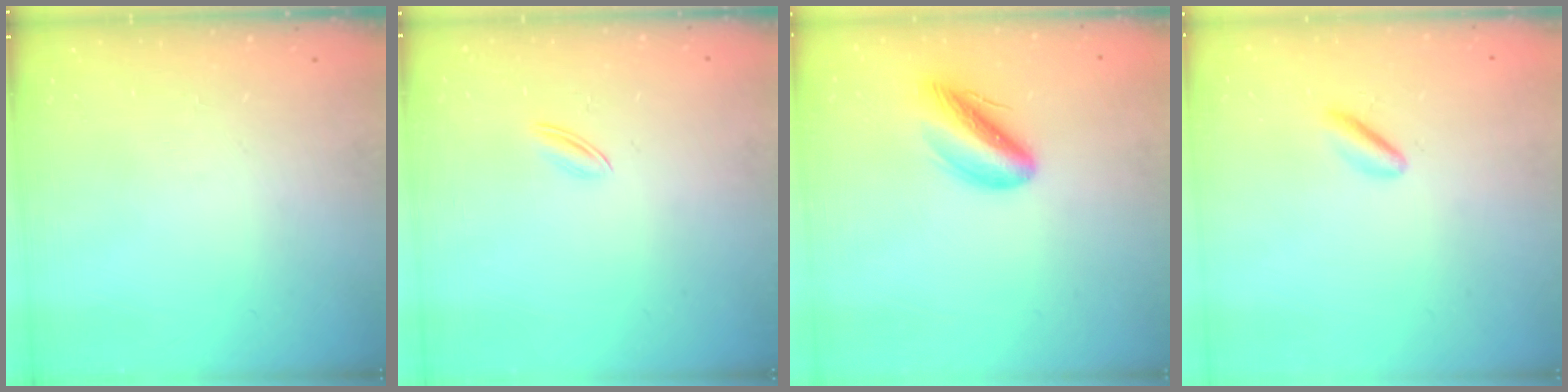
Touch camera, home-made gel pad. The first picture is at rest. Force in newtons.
{"total": 2.5, "press": 2.4, "slide": 0.8}
{"total": 10.5, "press": 10.3, "slide": 1.9}
{"total": 2.9, "press": 2.8, "slide": 0.9}